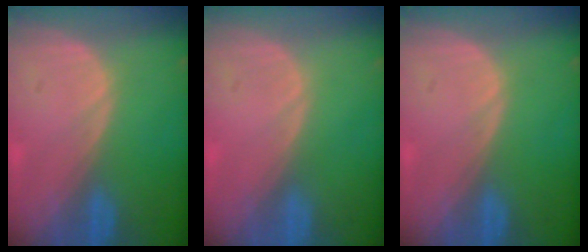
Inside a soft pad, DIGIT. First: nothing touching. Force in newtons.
{"total": 0.0}
{"total": 0.0}